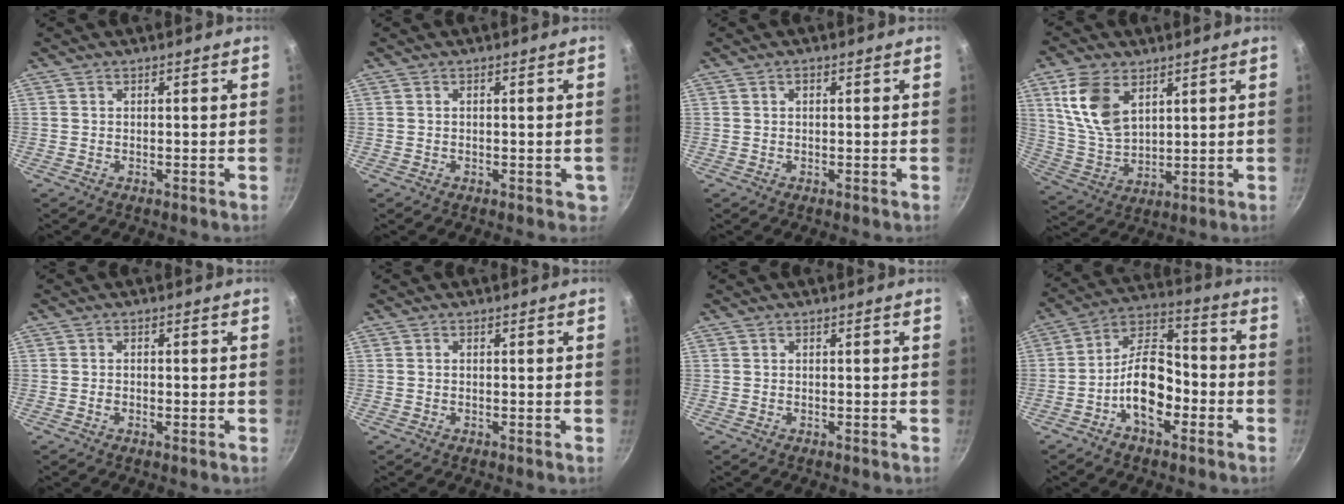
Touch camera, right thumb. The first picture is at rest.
{"total": 1.7, "force": [-0.1, 0.9, 1.4], "torque": [-0.012, -0.001, 0.002]}
{"total": 1.0, "force": [0.4, 0.6, 0.7], "torque": [-0.012, 0.005, 0.007]}
{"total": 12.2, "force": [5.3, 7.2, 8.3], "torque": [-0.150, -0.025, 0.114]}
{"total": 1.1, "force": [-0.4, 0.4, 0.9], "torque": [-0.023, 0.002, -0.009]}
{"total": 0.0}
{"total": 0.0}
{"total": 12.7, "force": [-4.3, 6.9, 9.8], "torque": [-0.145, 0.054, -0.087]}